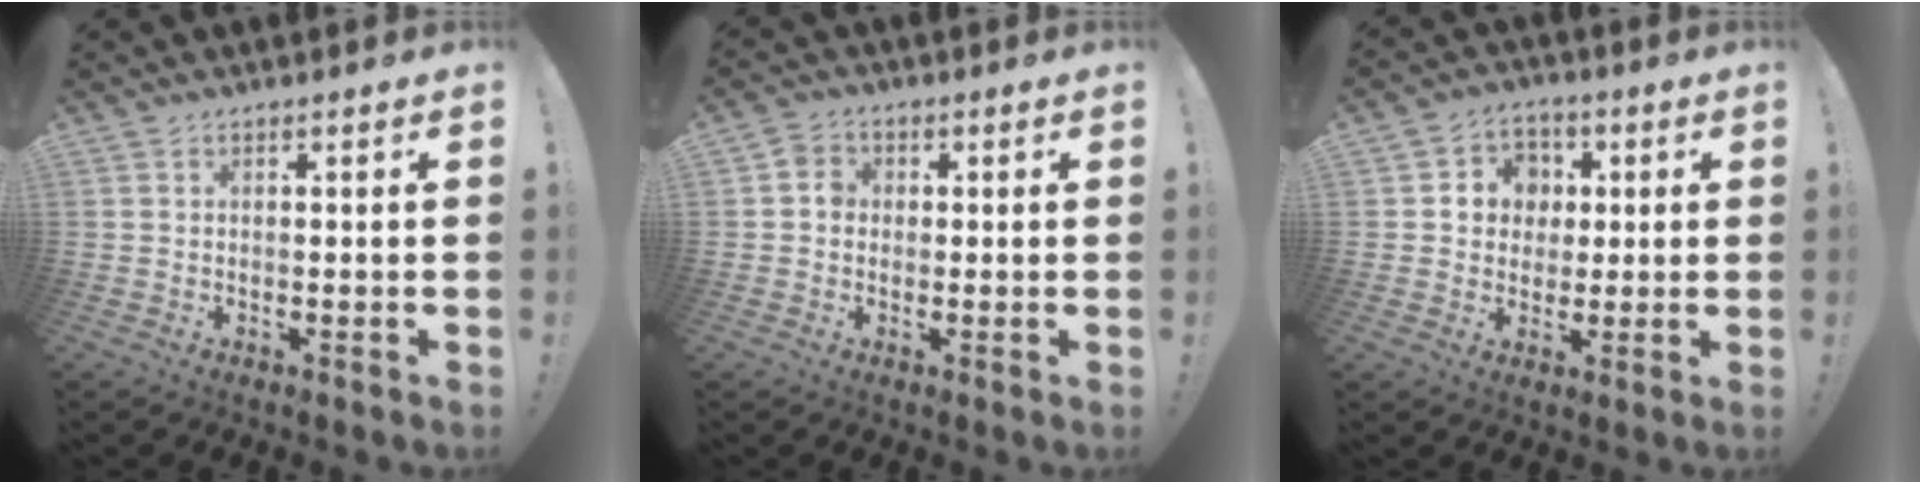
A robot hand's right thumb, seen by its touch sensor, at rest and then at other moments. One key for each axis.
{"total": 4.0, "fx": -0.2, "fy": 3.6, "fz": 1.7, "tx": -0.026, "ty": 0.011, "tz": -0.004}
{"total": 7.7, "fx": 0.3, "fy": 7.5, "fz": 1.7, "tx": -0.018, "ty": 0.001, "tz": 0.009}